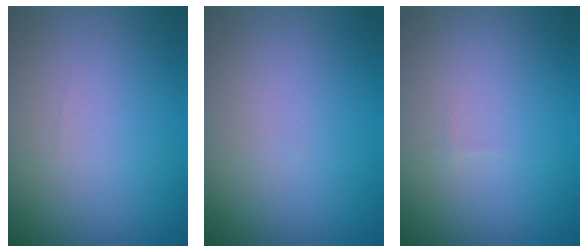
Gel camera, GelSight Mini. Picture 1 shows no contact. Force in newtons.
{"total": 0.0}
{"total": 0.0}